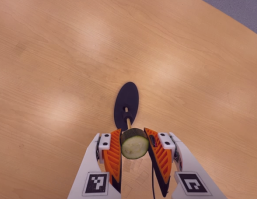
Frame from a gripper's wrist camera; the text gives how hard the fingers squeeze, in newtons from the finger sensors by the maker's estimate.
{"total": 11.0, "left": 10.4, "right": 11.5}